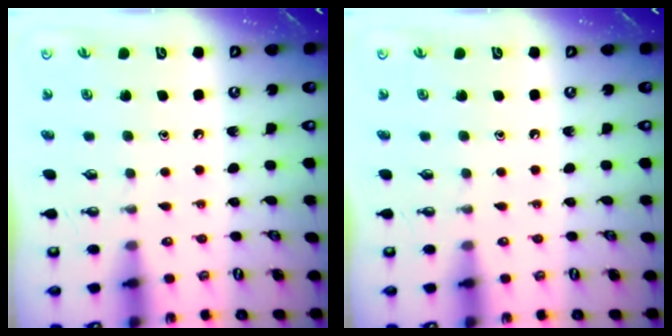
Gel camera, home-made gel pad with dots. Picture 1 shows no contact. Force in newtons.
{"total": 0.0}